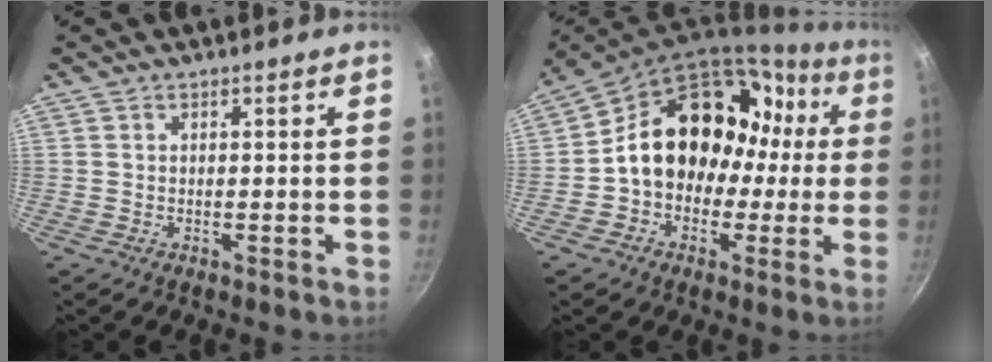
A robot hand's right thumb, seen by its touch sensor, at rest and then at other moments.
{"total": 19.5, "force": [0.8, 15.2, 12.2], "torque": [-0.144, 0.074, 0.012]}